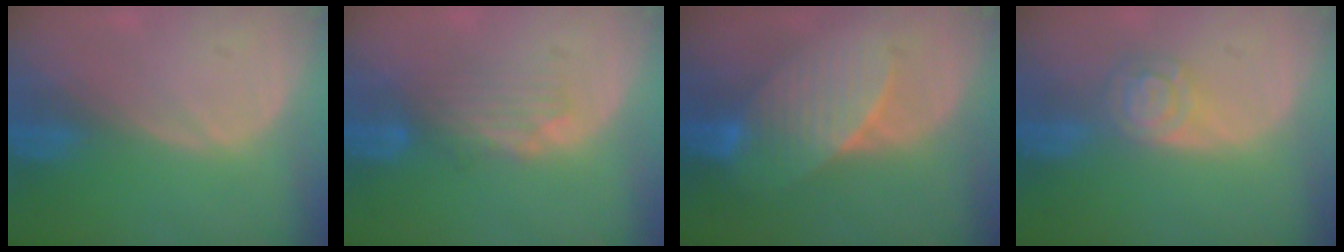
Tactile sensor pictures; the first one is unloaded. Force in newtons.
{"total": 4.3, "press": 3.8, "slide": 2.1}
{"total": 7.1, "press": 7.0, "slide": 1.3}
{"total": 5.3, "press": 4.6, "slide": 2.6}